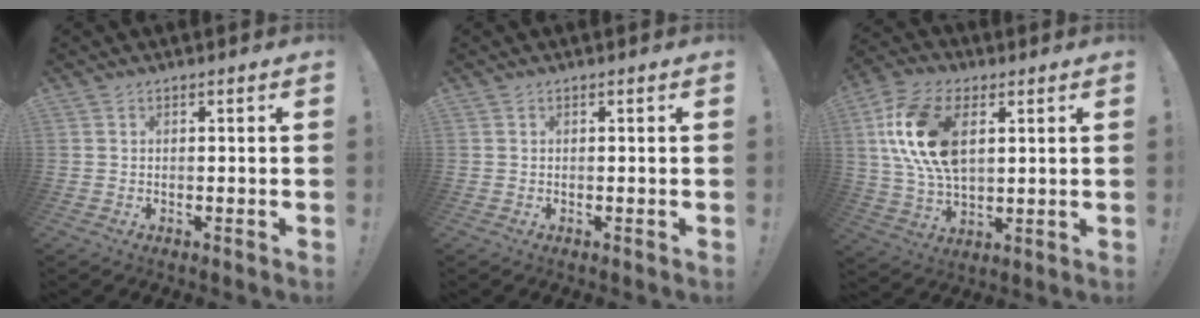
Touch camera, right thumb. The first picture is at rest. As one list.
[{"total": 0.0}, {"total": 17.8, "force": [4.8, 10.7, 13.4], "torque": [-0.272, -0.004, 0.088]}]